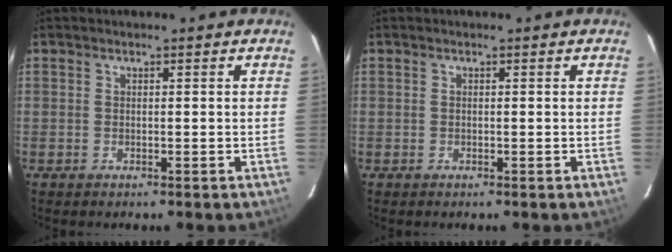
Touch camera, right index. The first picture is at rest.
{"total": 0.0}